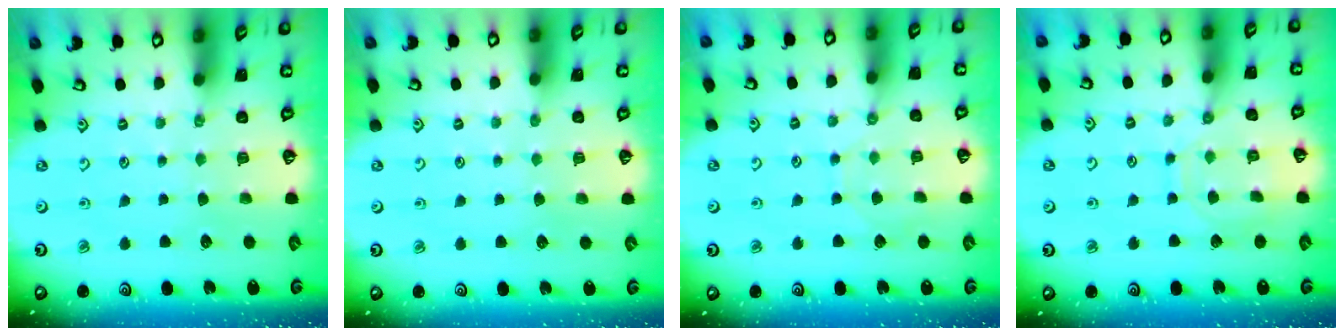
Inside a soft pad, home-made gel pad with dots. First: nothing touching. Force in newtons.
{"total": 0.9, "press": 0.9, "slide": 0.1}
{"total": 3.0, "press": 2.9, "slide": 0.4}
{"total": 9.9, "press": 9.9, "slide": 0.6}